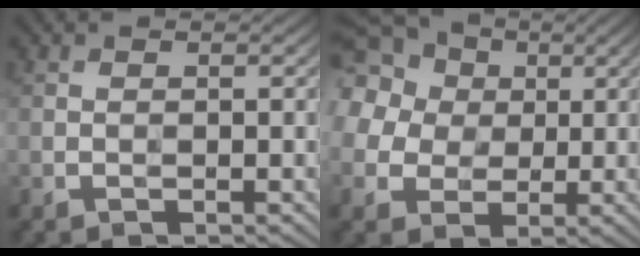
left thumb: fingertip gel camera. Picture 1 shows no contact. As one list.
[{"total": 18.3, "force": [6.1, 15.0, 8.4], "torque": [-0.260, 0.024, 0.090]}]